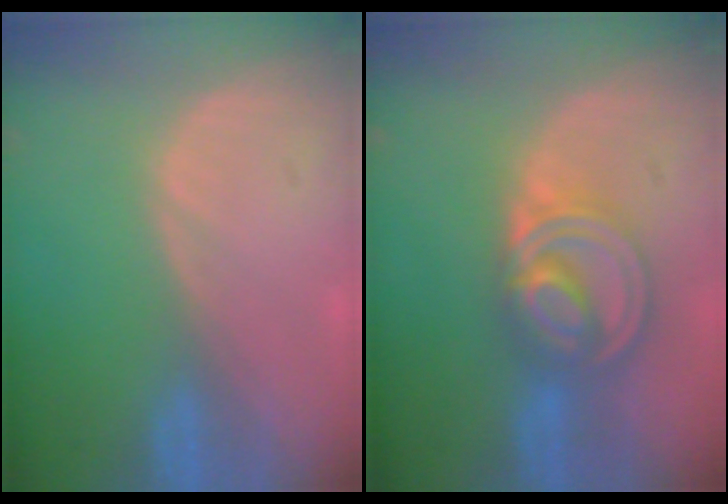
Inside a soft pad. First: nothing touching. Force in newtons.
{"total": 8.6, "press": 7.2, "slide": 4.7}